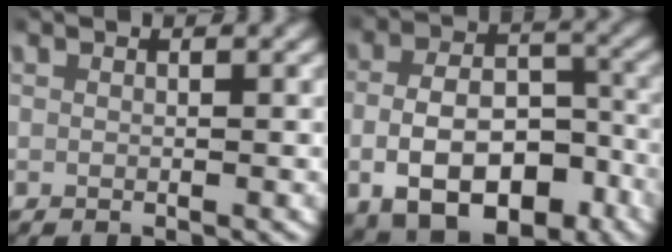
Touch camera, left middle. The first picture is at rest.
{"total": 10.2, "force": [-4.1, 6.9, 6.2], "torque": [-0.112, -0.025, -0.060]}